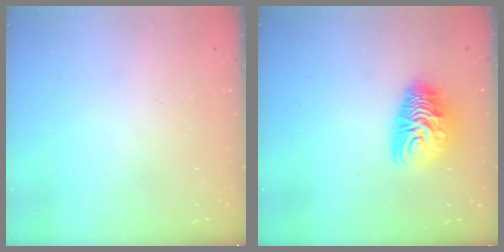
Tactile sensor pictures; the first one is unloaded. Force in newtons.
{"total": 10.9, "press": 10.8, "slide": 1.2}